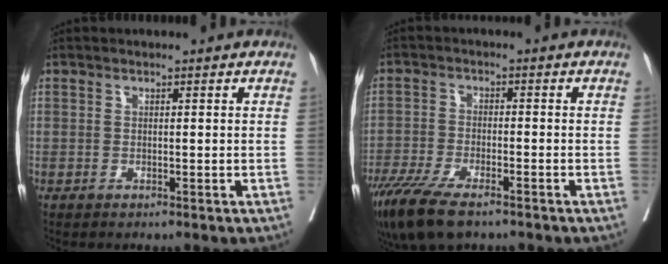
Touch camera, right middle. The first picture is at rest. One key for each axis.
{"total": 10.6, "fx": -7.7, "fy": 2.9, "fz": 6.7, "tx": -0.117, "ty": -0.023, "tz": -0.130}